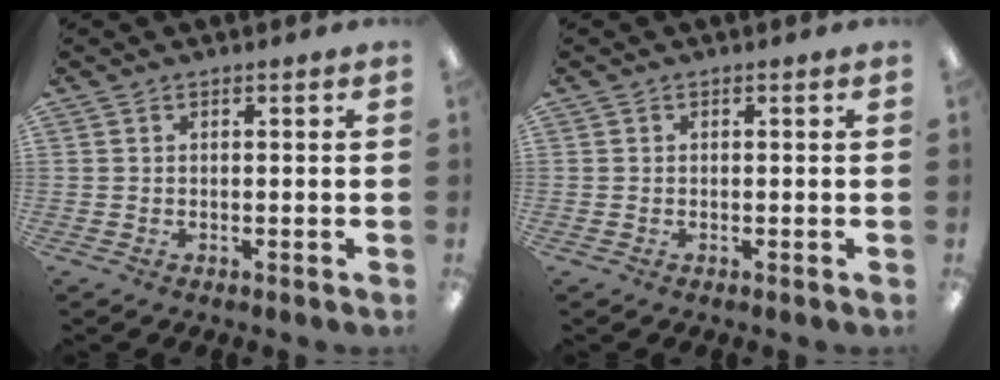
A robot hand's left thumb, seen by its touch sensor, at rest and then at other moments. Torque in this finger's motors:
{"motor_torque": [0.01, 0.07, -0.29, 0.05, 0.05]}